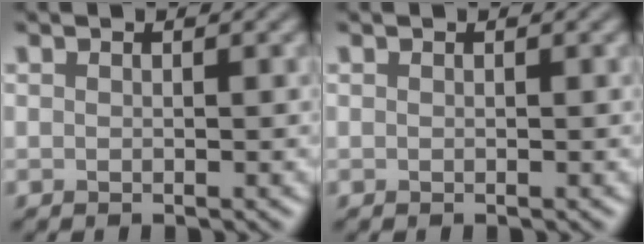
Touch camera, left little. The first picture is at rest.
{"total": 0.0}